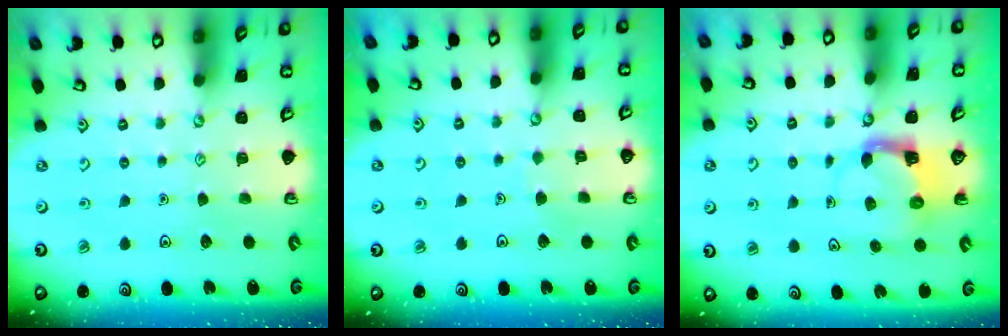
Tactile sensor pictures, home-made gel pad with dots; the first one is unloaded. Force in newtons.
{"total": 3.0, "press": 3.0, "slide": 0.2}
{"total": 3.9, "press": 3.8, "slide": 0.7}